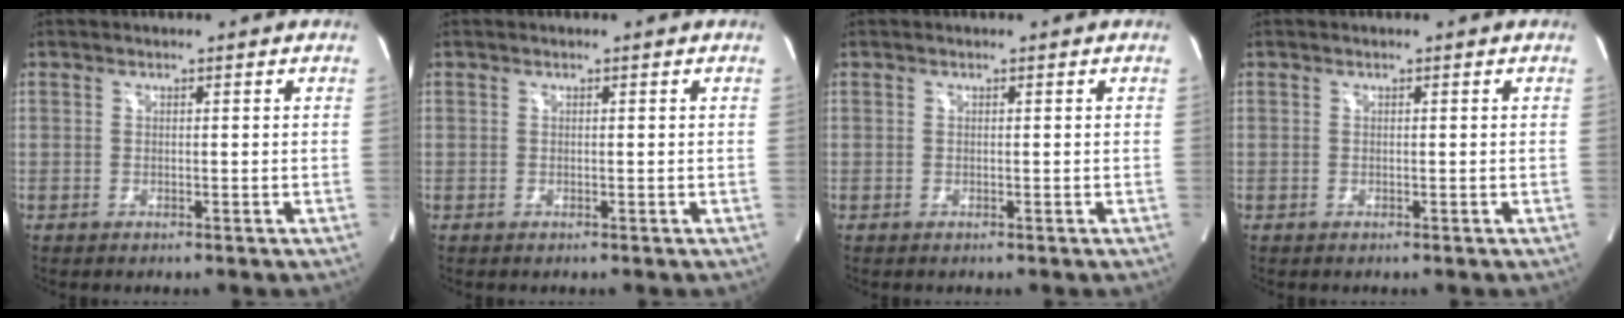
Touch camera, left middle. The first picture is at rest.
{"total": 0.0}
{"total": 0.0}
{"total": 0.0}